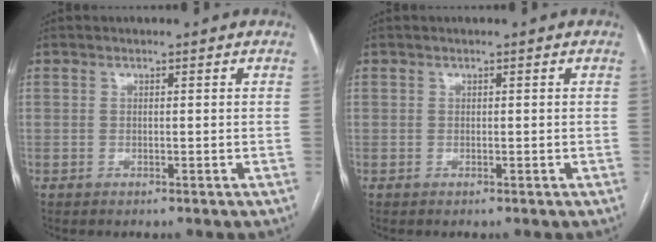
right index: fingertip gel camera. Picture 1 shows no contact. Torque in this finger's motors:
{"motor_torque": [-0.02, -0.01, 0.00, 0.00]}